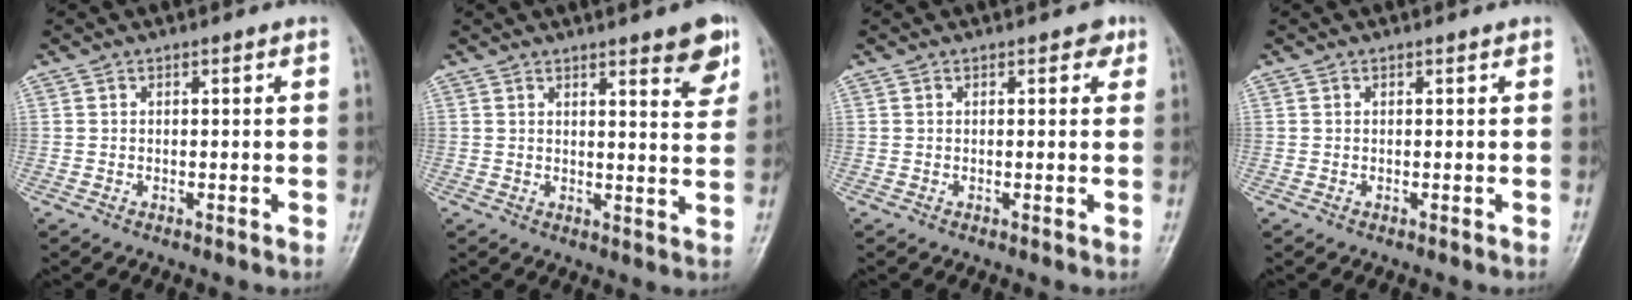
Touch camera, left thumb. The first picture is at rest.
{"total": 6.9, "force": [4.2, 1.4, 5.3], "torque": [-0.055, -0.024, 0.052]}
{"total": 1.6, "force": [0.9, 1.0, 0.9], "torque": [0.003, -0.001, 0.006]}
{"total": 0.0}